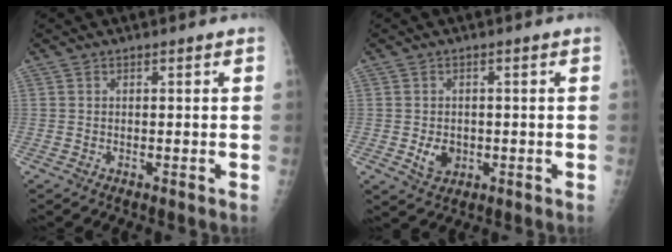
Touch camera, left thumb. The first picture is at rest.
{"total": 4.2, "force": [-0.9, 3.2, 2.6], "torque": [-0.028, 0.003, -0.007]}